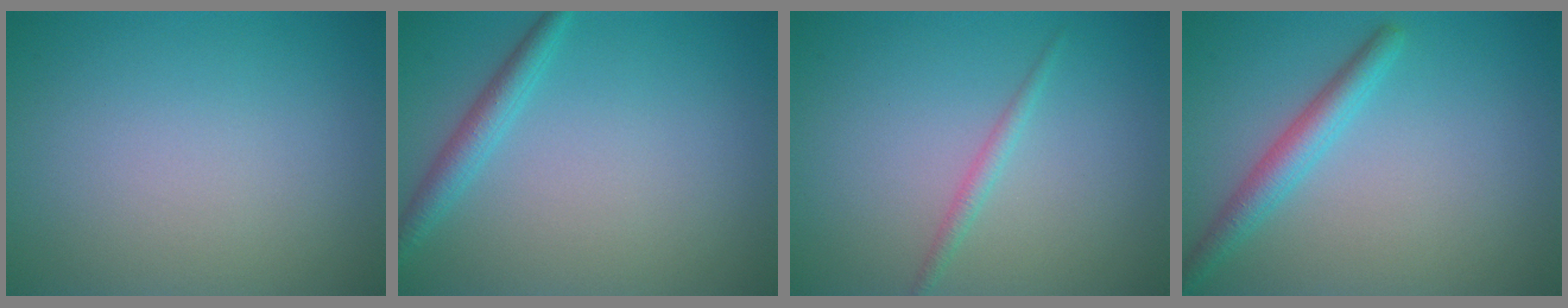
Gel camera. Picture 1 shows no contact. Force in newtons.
{"total": 2.2, "press": 2.2, "slide": 0.1}
{"total": 1.1, "press": 1.1, "slide": 0.0}
{"total": 2.8, "press": 2.8, "slide": 0.1}